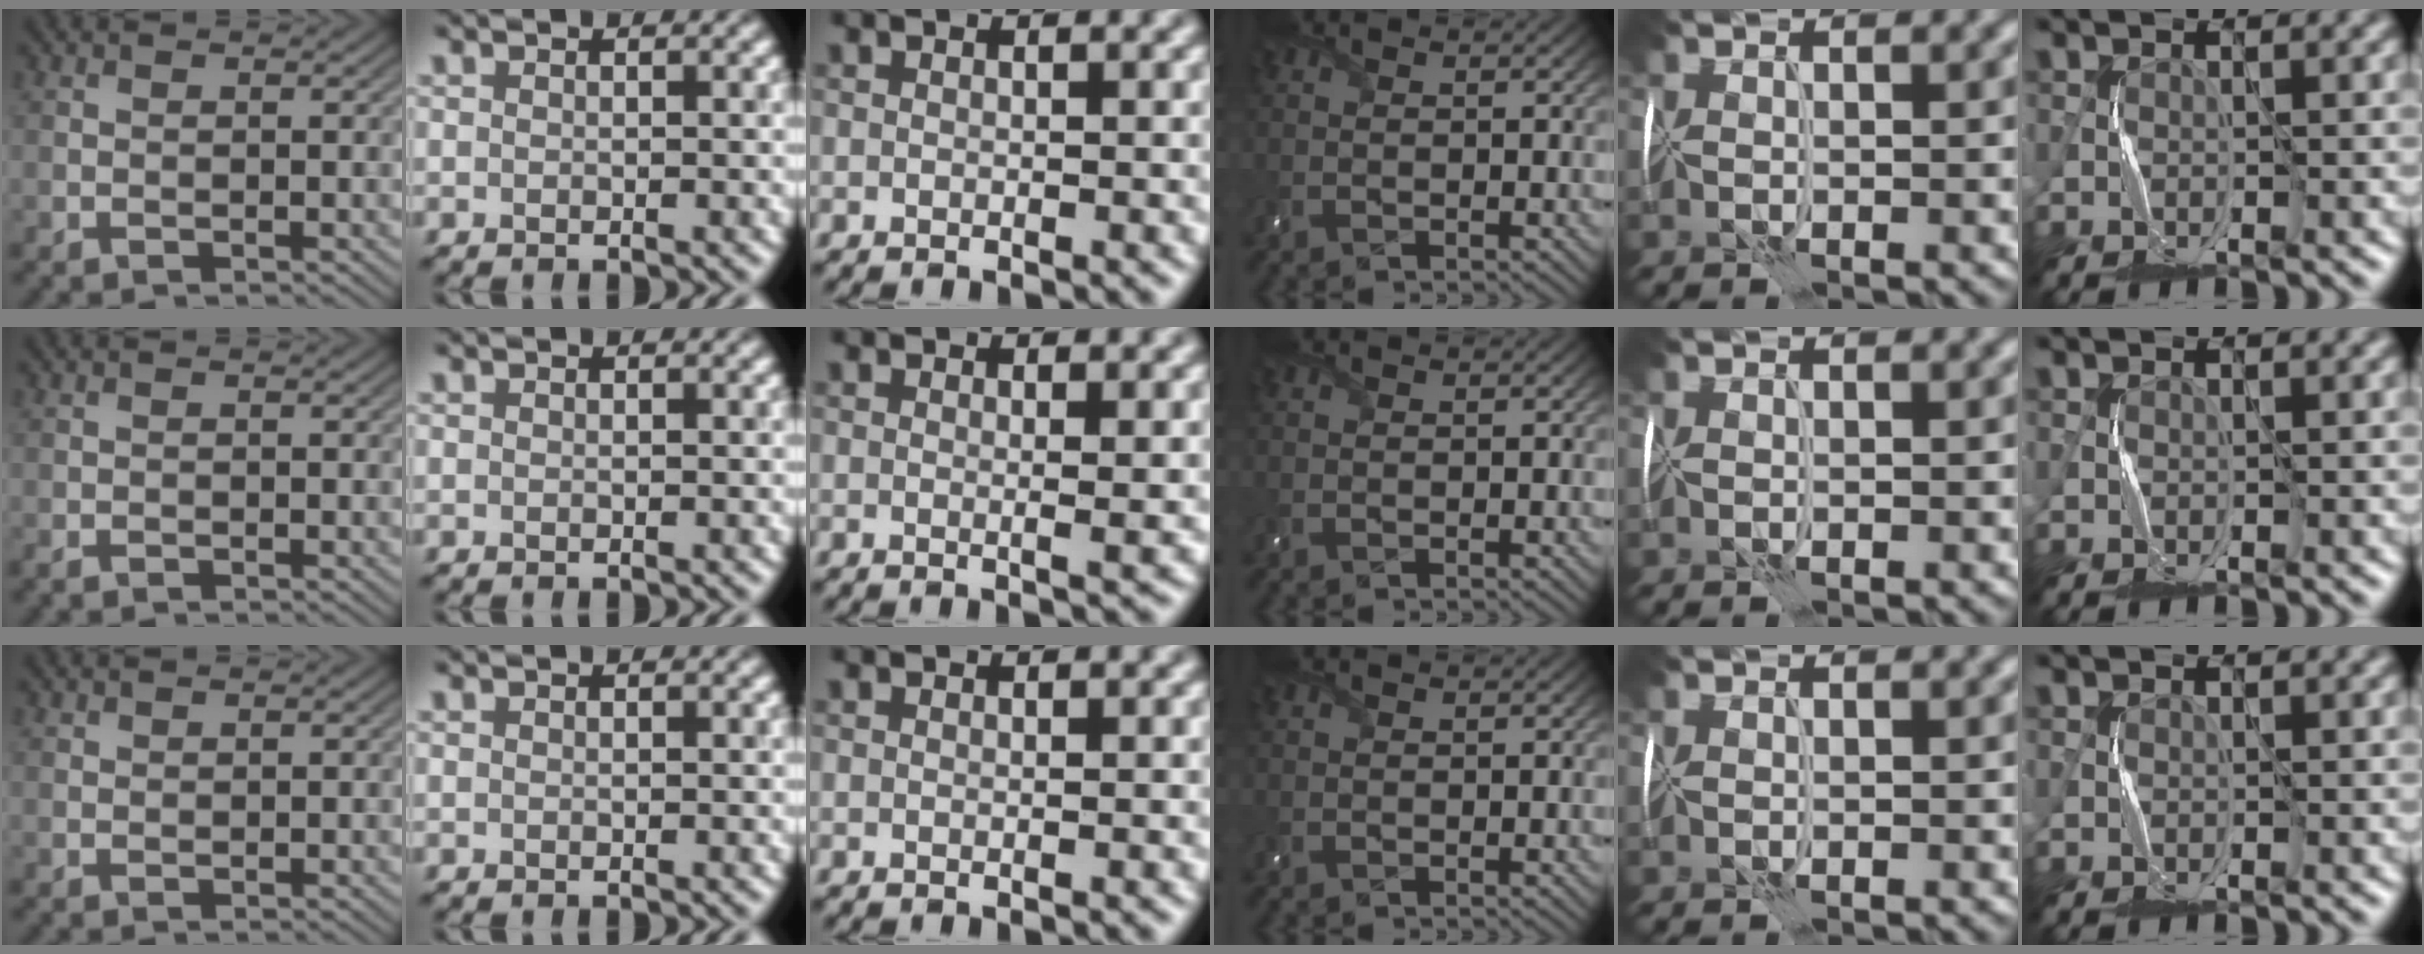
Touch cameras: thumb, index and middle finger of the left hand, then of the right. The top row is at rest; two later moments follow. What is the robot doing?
{"motion": "wrap", "object": "cellophane"}